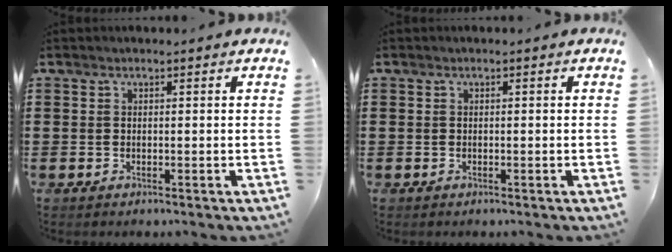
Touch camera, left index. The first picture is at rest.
{"total": 0.0}